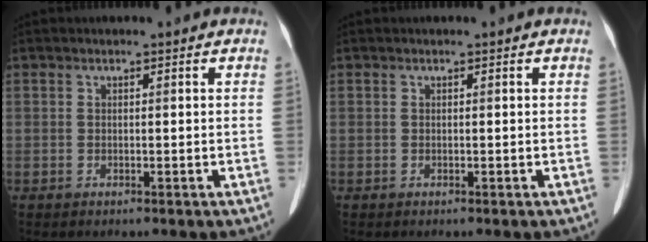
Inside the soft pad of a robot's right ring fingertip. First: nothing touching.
{"total": 0.0}